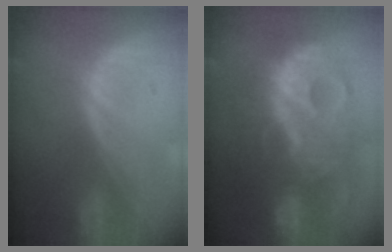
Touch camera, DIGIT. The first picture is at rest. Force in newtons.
{"total": 13.7, "press": 13.6, "slide": 1.1}